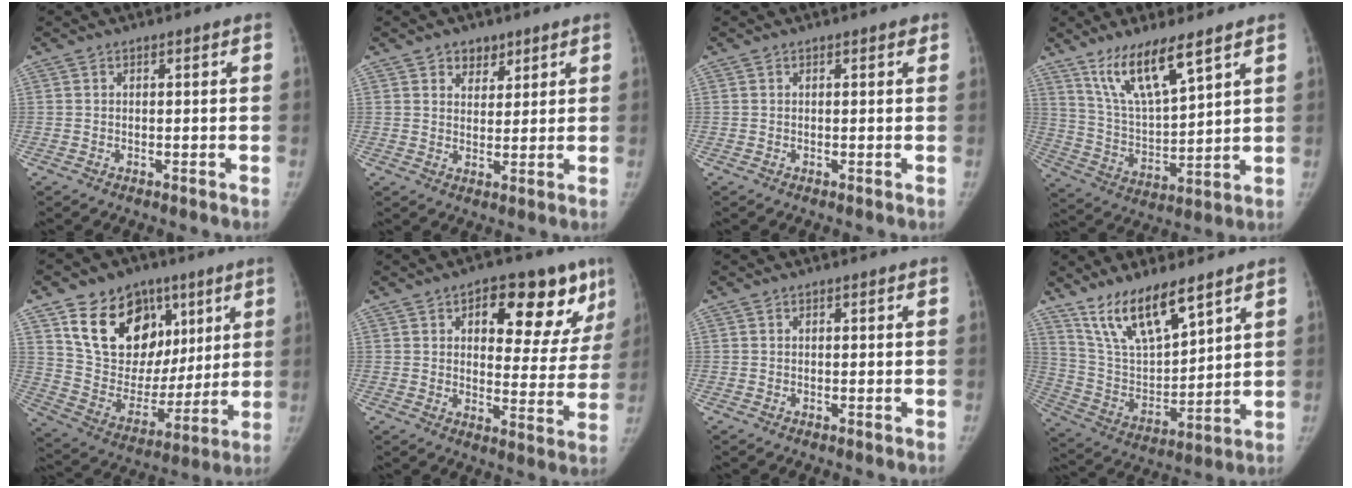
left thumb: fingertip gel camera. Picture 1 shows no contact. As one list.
[{"total": 4.1, "force": [2.6, 2.9, 1.3], "torque": [0.009, -0.016, 0.043]}, {"total": 0.7, "force": [0.4, 0.3, 0.5], "torque": [-0.005, 0.000, 0.003]}, {"total": 13.0, "force": [8.5, 3.2, 9.2], "torque": [-0.158, -0.047, 0.176]}, {"total": 22.2, "force": [10.3, 16.0, 11.5], "torque": [-0.138, -0.018, 0.188]}, {"total": 18.1, "force": [8.9, 8.7, 13.2], "torque": [-0.113, -0.025, 0.117]}, {"total": 0.0}, {"total": 15.2, "force": [10.7, 4.8, 9.6], "torque": [-0.148, -0.055, 0.217]}]